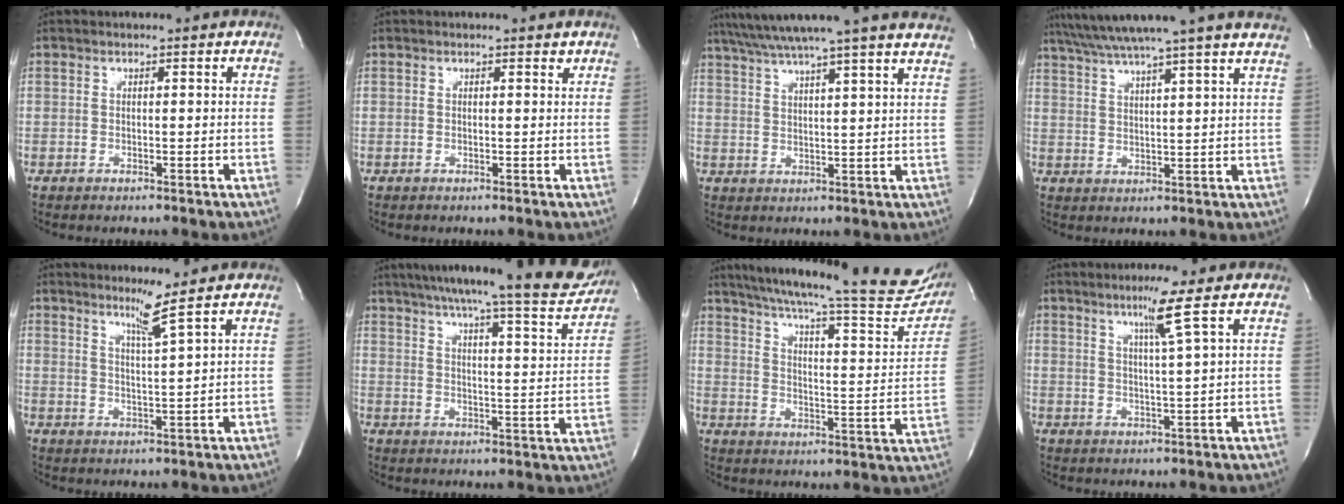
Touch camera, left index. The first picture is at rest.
{"total": 0.6, "force": [0.5, 0.3, 0.2], "torque": [-0.008, -0.002, 0.004]}
{"total": 20.8, "force": [18.3, -1.2, 9.9], "torque": [-0.172, -0.007, 0.240]}
{"total": 18.2, "force": [15.8, -1.7, 8.8], "torque": [-0.156, -0.002, 0.212]}
{"total": 3.7, "force": [2.7, -1.6, 2.0], "torque": [-0.040, -0.019, 0.053]}
{"total": 20.0, "force": [18.0, 1.2, 8.7], "torque": [-0.130, -0.039, 0.230]}
{"total": 29.6, "force": [25.3, 3.9, 14.8], "torque": [-0.234, -0.053, 0.319]}
{"total": 5.0, "force": [2.6, -1.6, 4.0], "torque": [-0.074, -0.011, 0.049]}